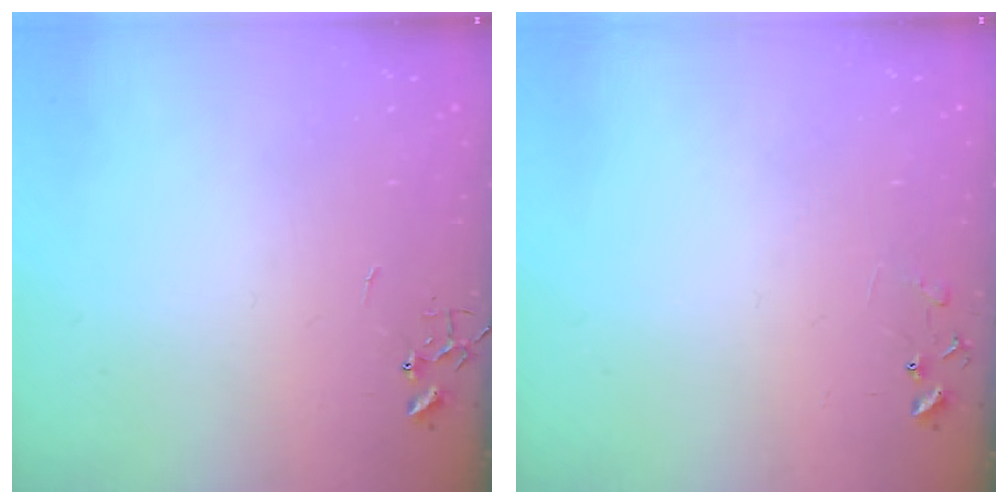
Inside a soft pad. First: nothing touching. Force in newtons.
{"total": 6.4, "press": 6.4, "slide": 0.4}